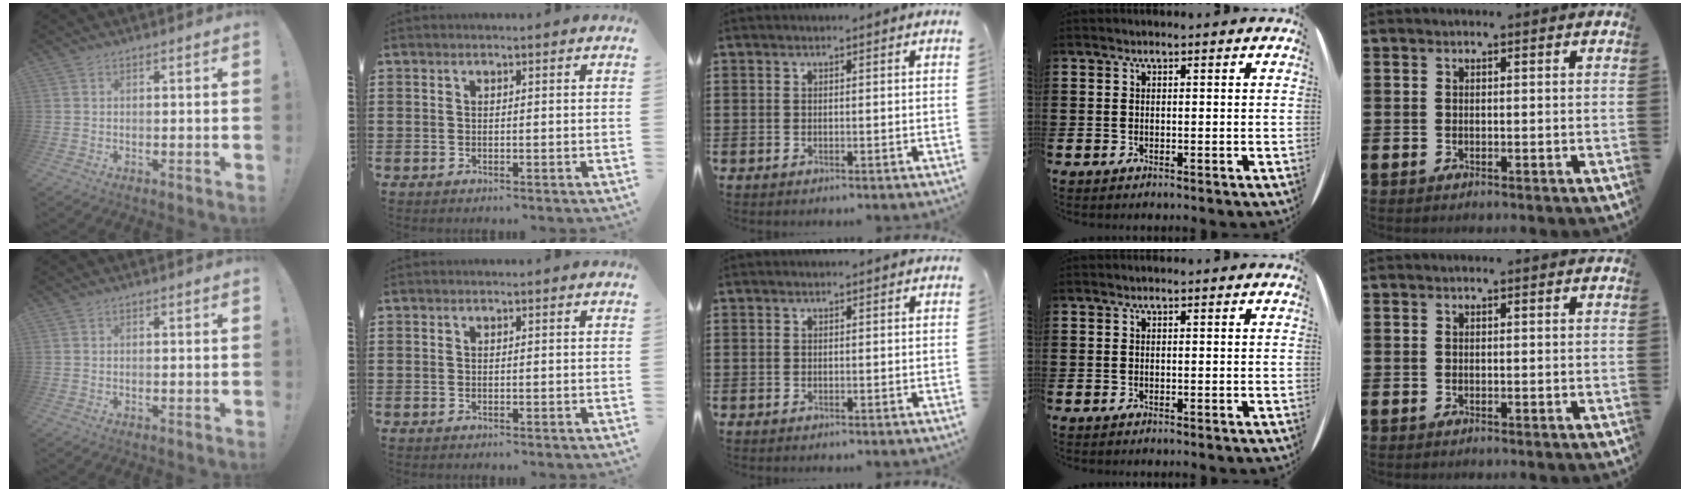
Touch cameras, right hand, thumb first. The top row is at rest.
{}